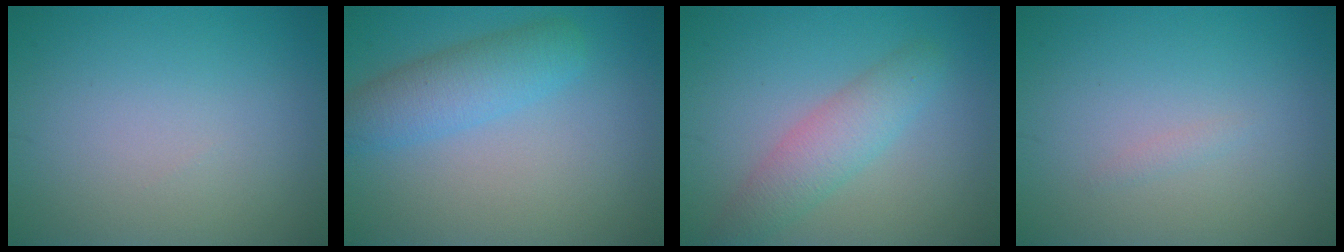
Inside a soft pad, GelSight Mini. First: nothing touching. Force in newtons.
{"total": 4.0, "press": 4.0, "slide": 0.1}
{"total": 3.6, "press": 3.6, "slide": 0.1}
{"total": 0.5, "press": 0.5, "slide": 0.0}